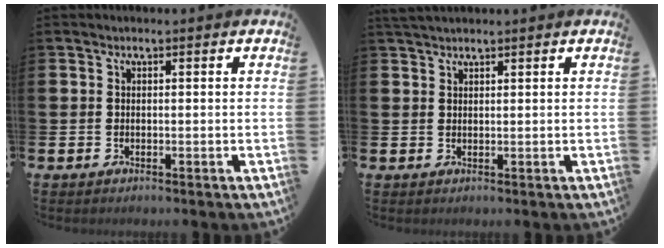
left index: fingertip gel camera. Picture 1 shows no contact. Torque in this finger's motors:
{"motor_torque": [-0.01, -0.13, 0.23, 0.02]}